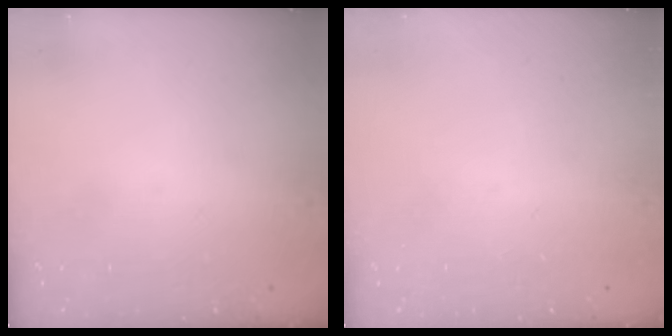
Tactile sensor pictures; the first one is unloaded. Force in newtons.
{"total": 0.0}